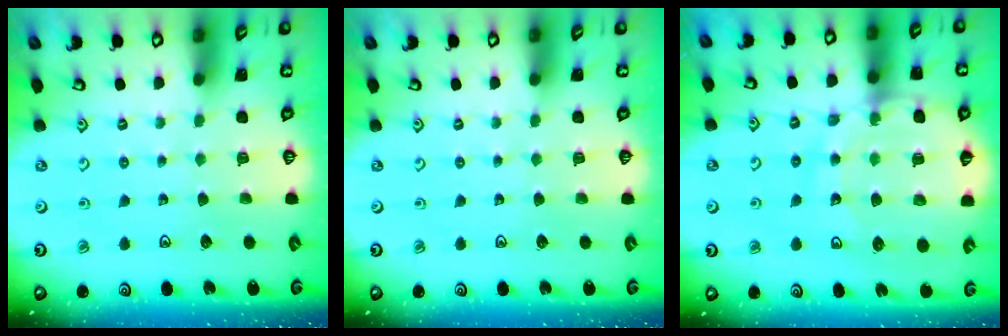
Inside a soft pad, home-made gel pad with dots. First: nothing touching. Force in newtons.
{"total": 0.0}
{"total": 16.0, "press": 15.7, "slide": 2.8}